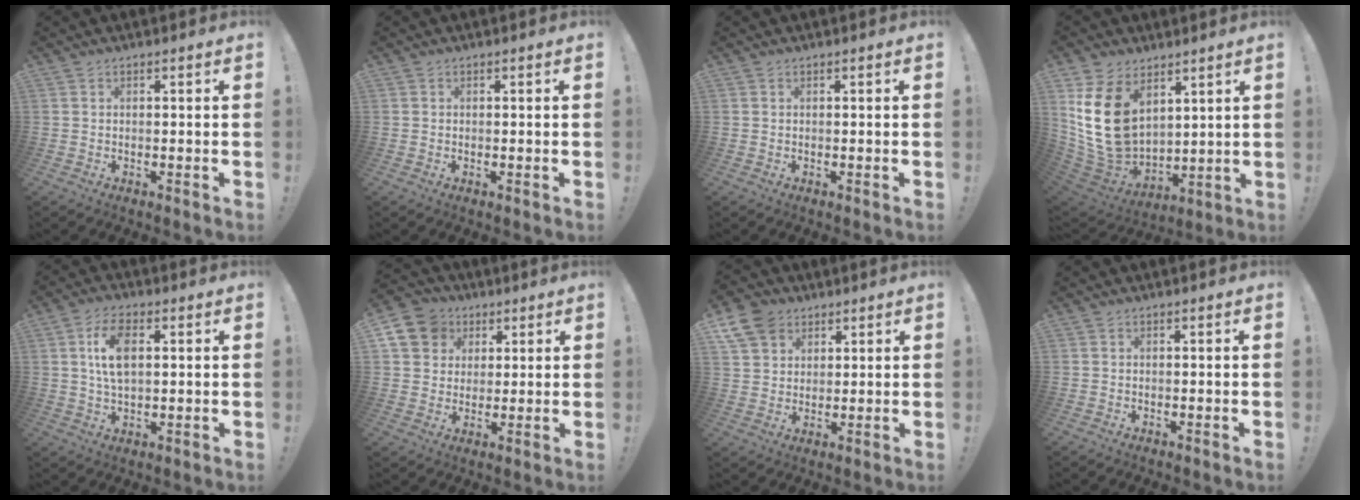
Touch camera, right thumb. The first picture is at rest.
{"total": 0.0}
{"total": 0.0}
{"total": 18.2, "force": [6.1, 12.5, 11.7], "torque": [-0.245, -0.049, 0.118]}
{"total": 9.7, "force": [2.4, 5.2, 7.8], "torque": [-0.141, -0.001, 0.040]}
{"total": 11.1, "force": [4.3, 9.4, 3.9], "torque": [-0.061, -0.016, 0.089]}
{"total": 9.2, "force": [5.2, 6.9, 3.2], "torque": [-0.055, -0.025, 0.105]}
{"total": 0.0}